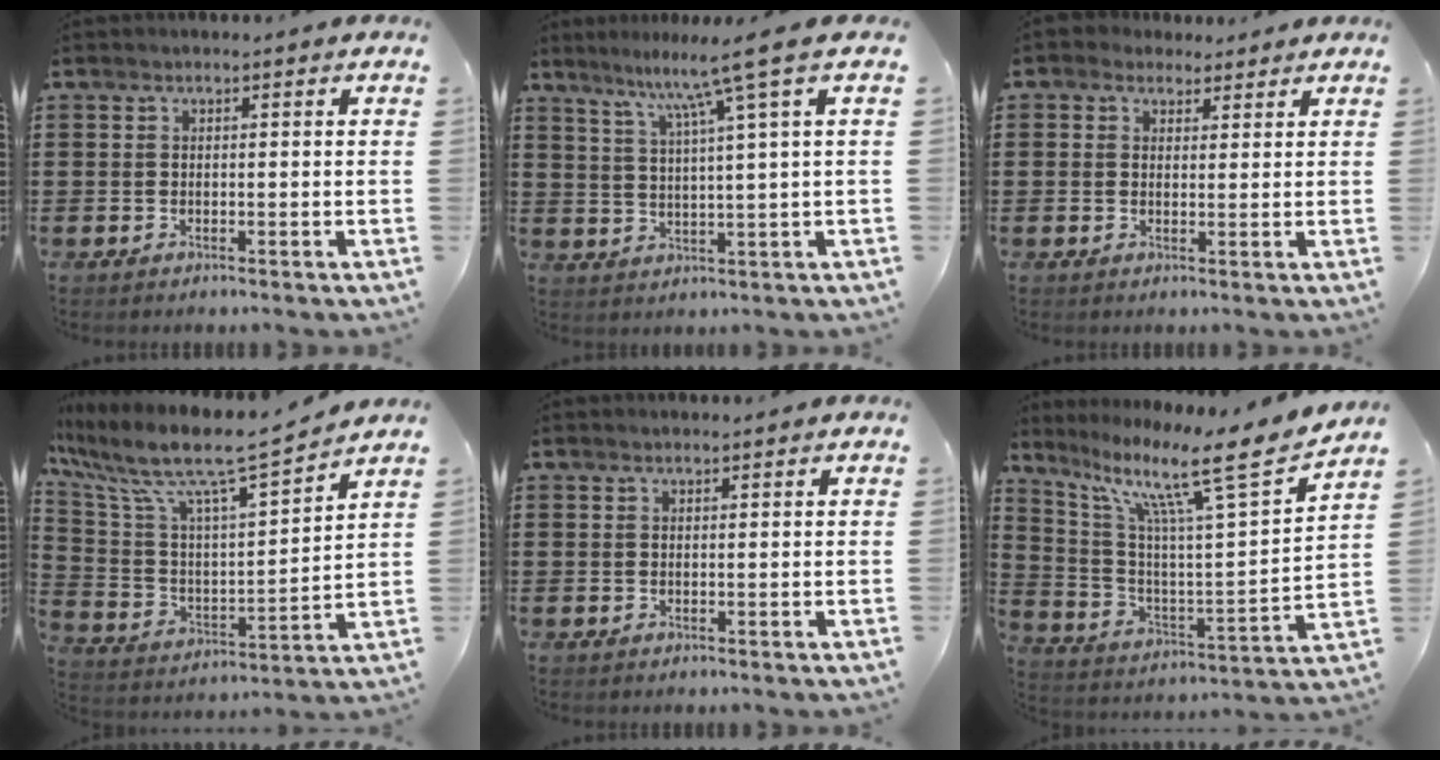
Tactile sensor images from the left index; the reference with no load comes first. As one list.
[{"total": 7.6, "force": [4.6, -1.5, 5.9], "torque": [-0.128, -0.018, 0.073]}, {"total": 2.4, "force": [1.6, 1.7, 0.2], "torque": [-0.013, 0.011, 0.031]}, {"total": 9.6, "force": [7.7, 1.2, 5.6], "torque": [-0.143, -0.059, 0.123]}, {"total": 0.9, "force": [0.8, 0.0, 0.3], "torque": [-0.007, -0.001, 0.016]}, {"total": 13.0, "force": [9.0, 1.3, 9.3], "torque": [-0.185, -0.057, 0.132]}]